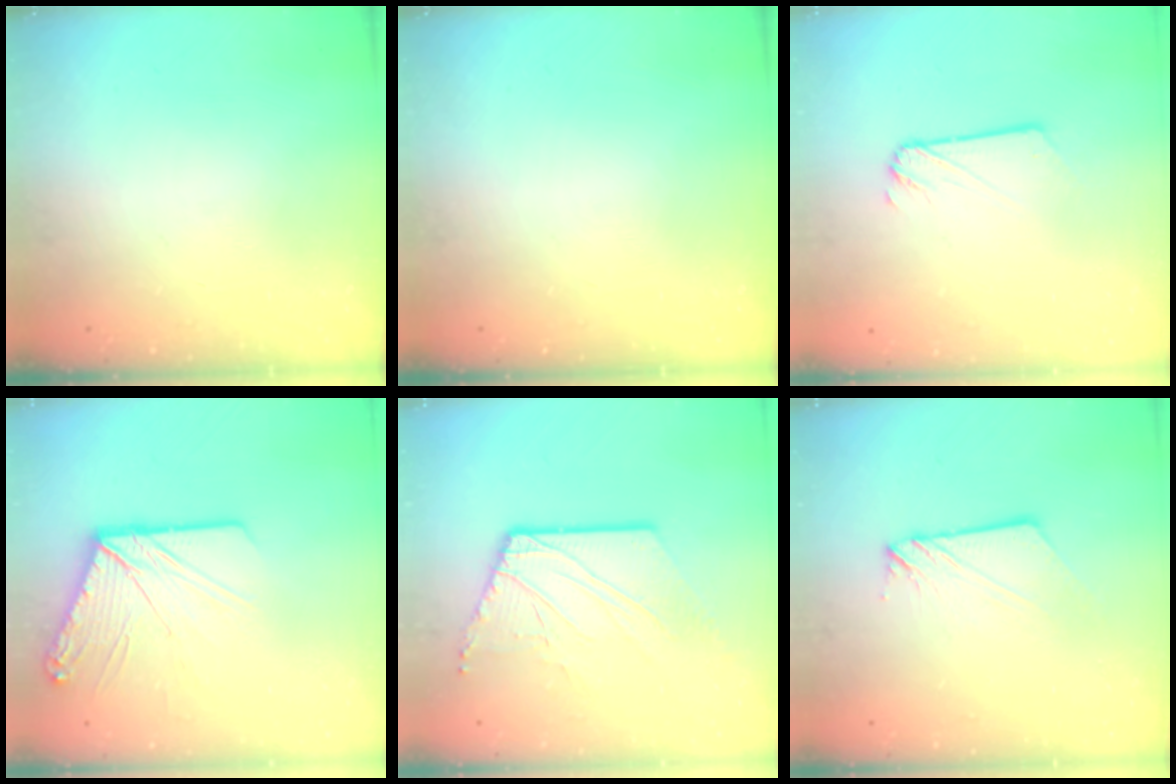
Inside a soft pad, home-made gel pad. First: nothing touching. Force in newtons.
{"total": 0.0}
{"total": 1.9, "press": 1.9, "slide": 0.3}
{"total": 14.4, "press": 14.3, "slide": 2.1}
{"total": 10.5, "press": 10.4, "slide": 1.5}
{"total": 4.1, "press": 4.1, "slide": 0.4}